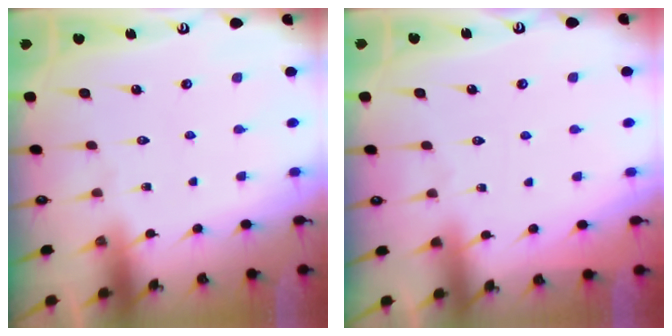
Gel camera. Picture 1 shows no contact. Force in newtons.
{"total": 2.2, "press": 2.2, "slide": 0.3}